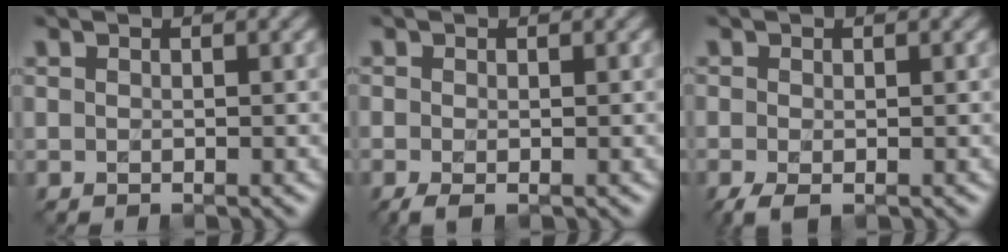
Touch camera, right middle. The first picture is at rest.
{"total": 1.3, "force": [-0.7, 0.3, 1.0], "torque": [-0.023, -0.007, -0.012]}
{"total": 1.9, "force": [-1.2, 0.7, 1.4], "torque": [-0.032, -0.009, -0.019]}